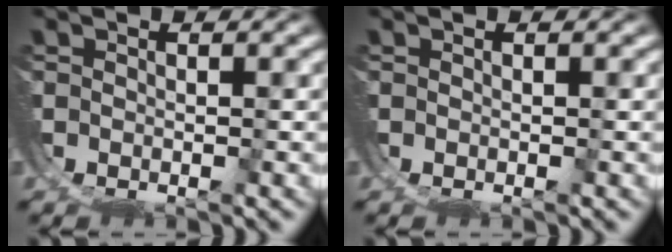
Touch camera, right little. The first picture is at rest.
{"total": 0.0}